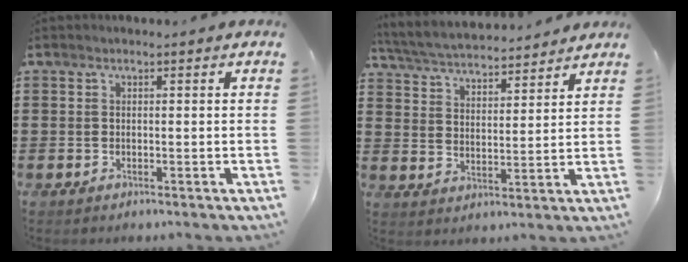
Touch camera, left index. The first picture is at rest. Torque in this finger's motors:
{"motor_torque": [1.04, -1.10, 0.32, 0.08]}